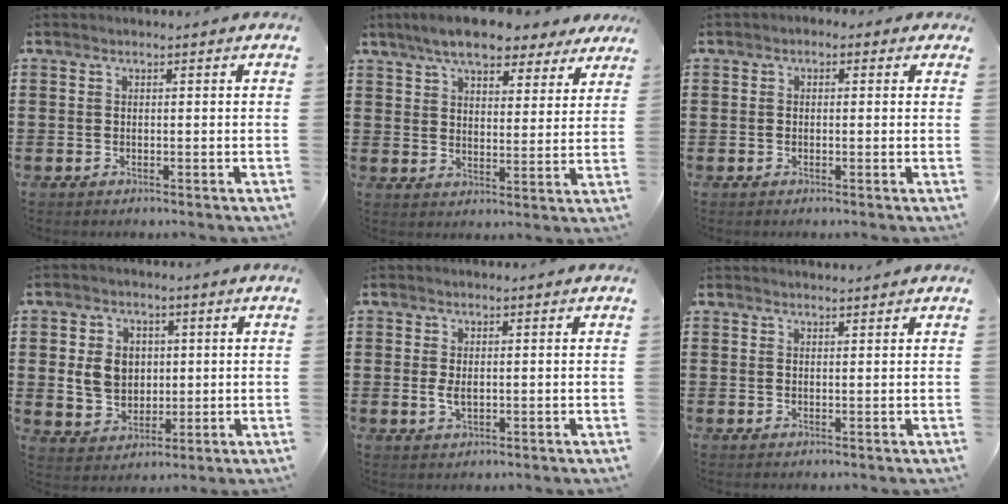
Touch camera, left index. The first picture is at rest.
{"total": 7.5, "force": [6.6, 1.8, 3.2], "torque": [-0.079, -0.011, 0.120]}
{"total": 1.0, "force": [-0.3, 0.8, 0.5], "torque": [-0.012, 0.004, -0.008]}
{"total": 6.3, "force": [0.8, 5.3, 3.4], "torque": [-0.081, 0.010, 0.012]}
{"total": 2.1, "force": [0.0, 1.0, 1.8], "torque": [-0.044, 0.000, -0.004]}
{"total": 1.2, "force": [1.2, 0.0, 0.1], "torque": [-0.005, -0.002, 0.023]}